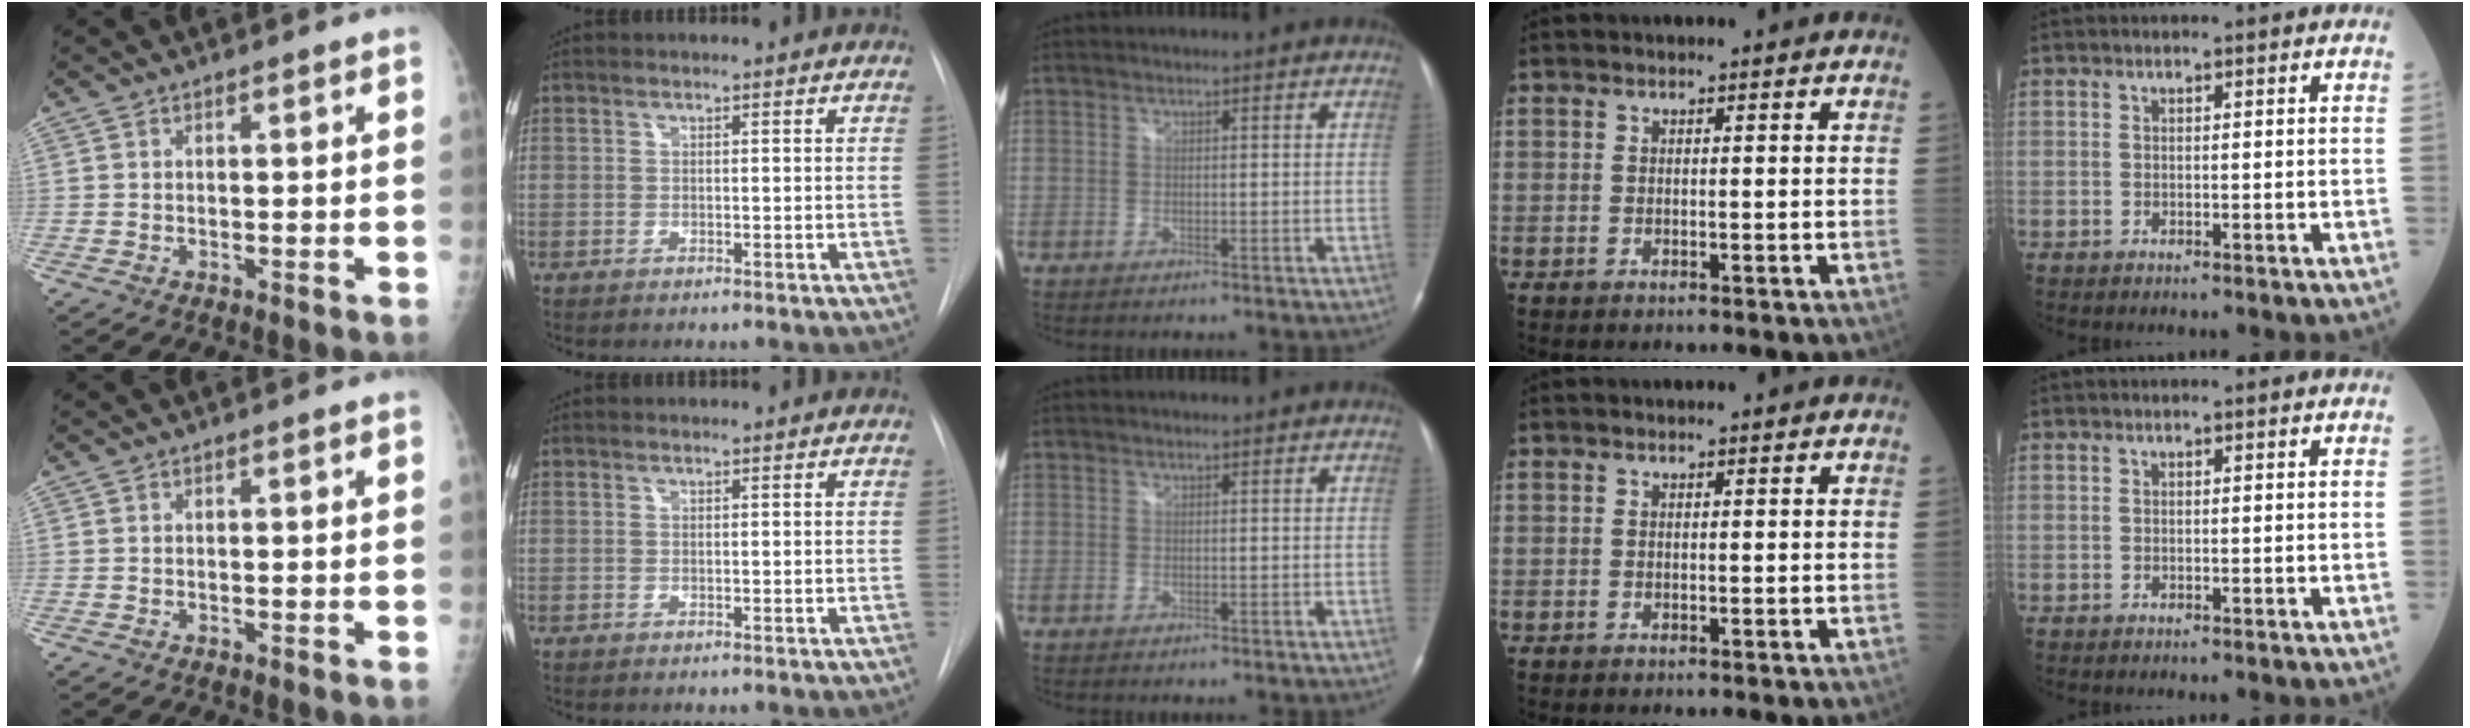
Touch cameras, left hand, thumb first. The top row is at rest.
{}